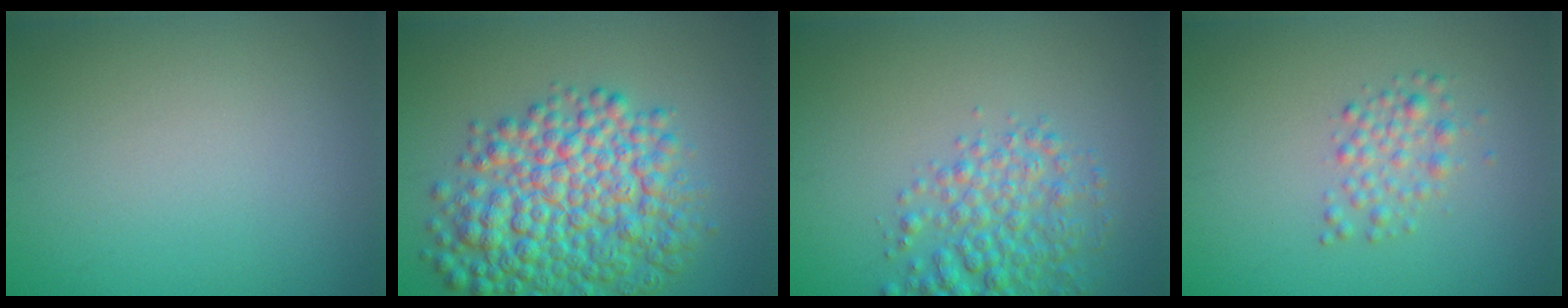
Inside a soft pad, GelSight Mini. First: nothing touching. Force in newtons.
{"total": 8.6, "press": 8.6, "slide": 0.0}
{"total": 4.4, "press": 4.4, "slide": 0.2}
{"total": 1.9, "press": 1.8, "slide": 0.1}